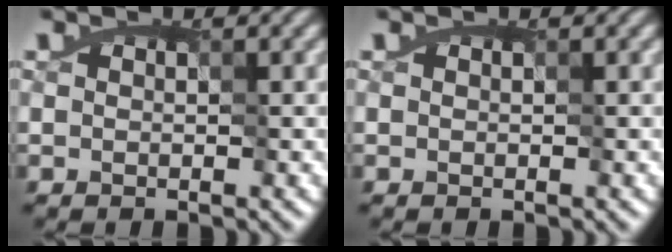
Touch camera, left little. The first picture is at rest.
{"total": 0.0}